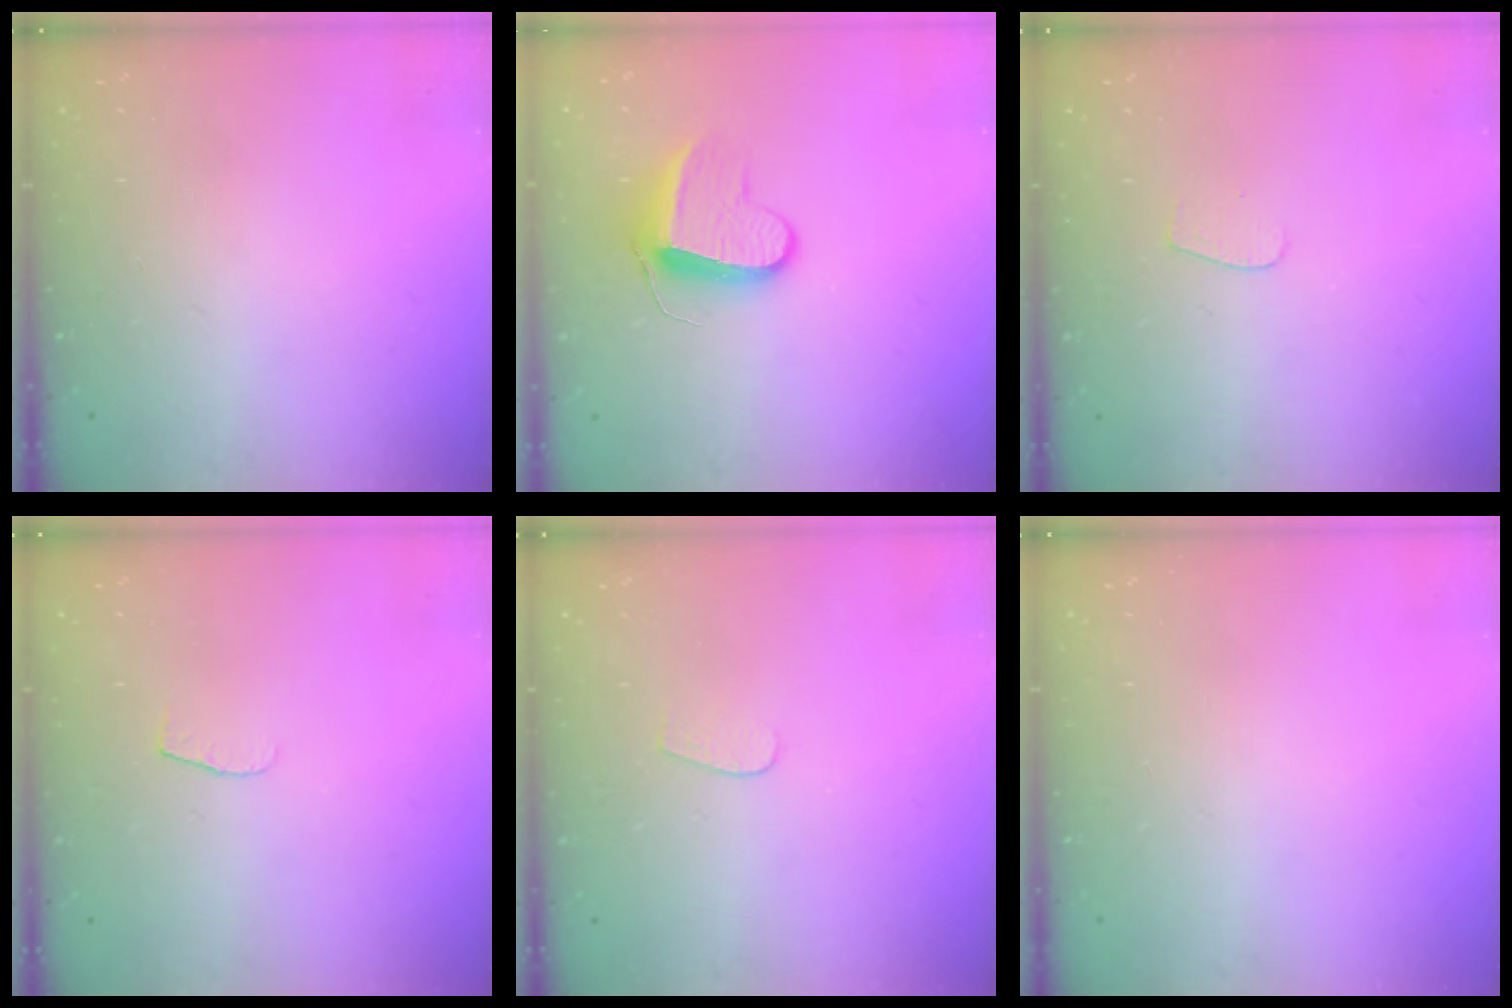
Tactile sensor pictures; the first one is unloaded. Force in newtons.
{"total": 10.7, "press": 10.7, "slide": 0.7}
{"total": 3.5, "press": 3.5, "slide": 0.3}
{"total": 4.2, "press": 4.1, "slide": 0.4}
{"total": 3.4, "press": 3.4, "slide": 0.3}
{"total": 0.0}